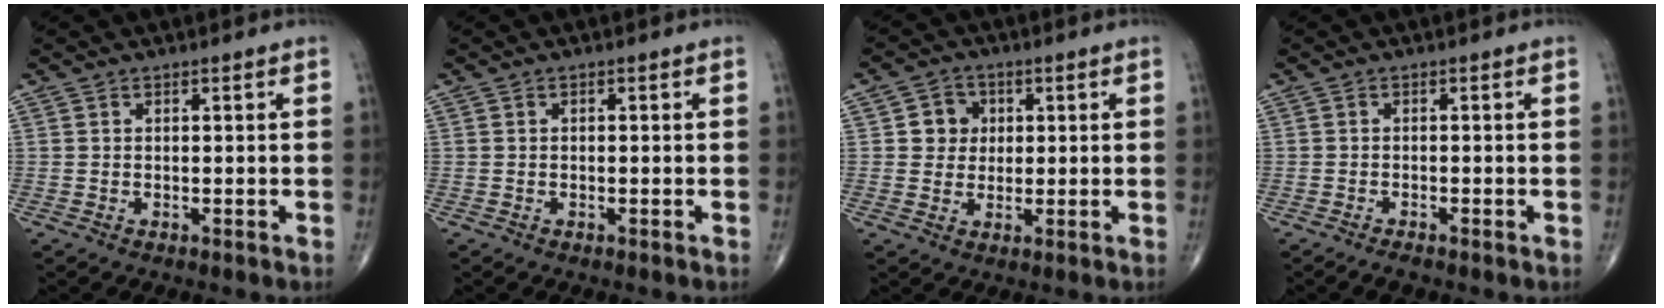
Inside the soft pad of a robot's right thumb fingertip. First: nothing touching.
{"total": 0.0}
{"total": 5.2, "force": [1.0, 4.8, 1.7], "torque": [0.004, 0.004, 0.011]}
{"total": 1.4, "force": [-1.1, 0.4, 0.8], "torque": [-0.022, 0.001, -0.022]}